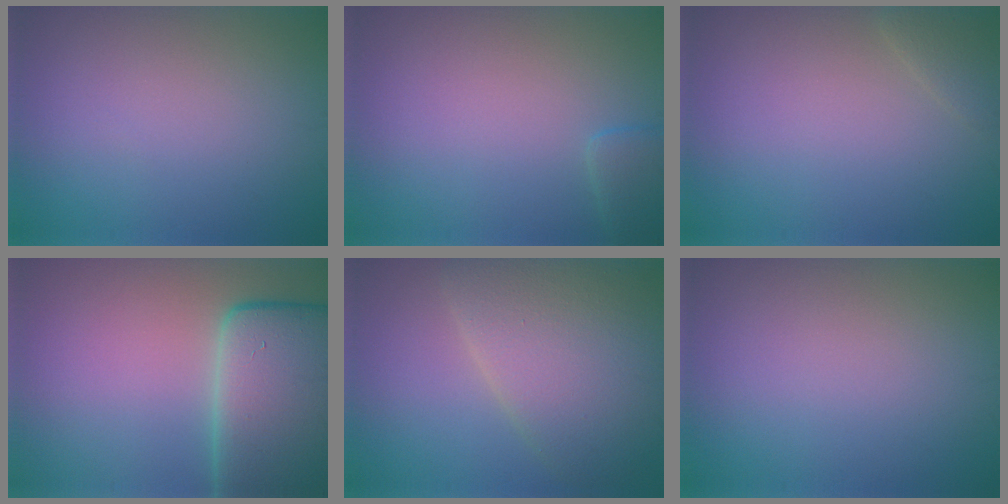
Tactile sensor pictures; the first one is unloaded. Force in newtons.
{"total": 1.7, "press": 1.7, "slide": 0.2}
{"total": 1.1, "press": 1.1, "slide": 0.0}
{"total": 13.2, "press": 13.2, "slide": 0.9}
{"total": 8.4, "press": 8.4, "slide": 0.3}
{"total": 0.0}